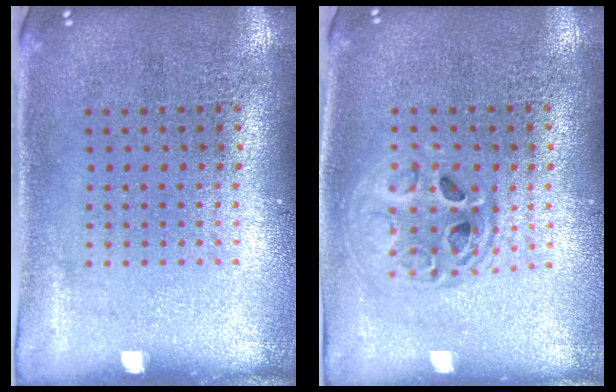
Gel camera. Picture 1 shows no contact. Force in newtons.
{"total": 1.5, "press": 1.3, "slide": 0.8}